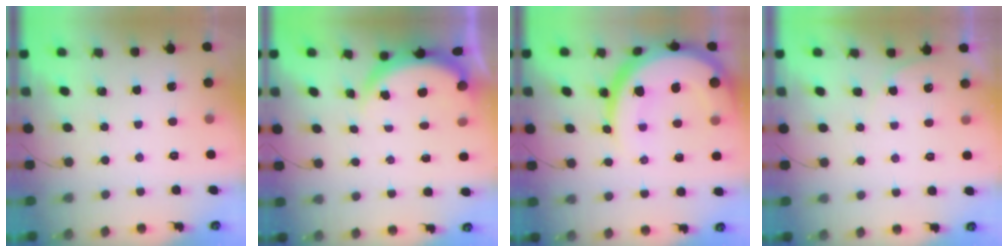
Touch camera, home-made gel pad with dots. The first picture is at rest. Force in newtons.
{"total": 3.9, "press": 3.9, "slide": 0.2}
{"total": 22.7, "press": 22.6, "slide": 1.7}
{"total": 3.8, "press": 3.8, "slide": 0.3}